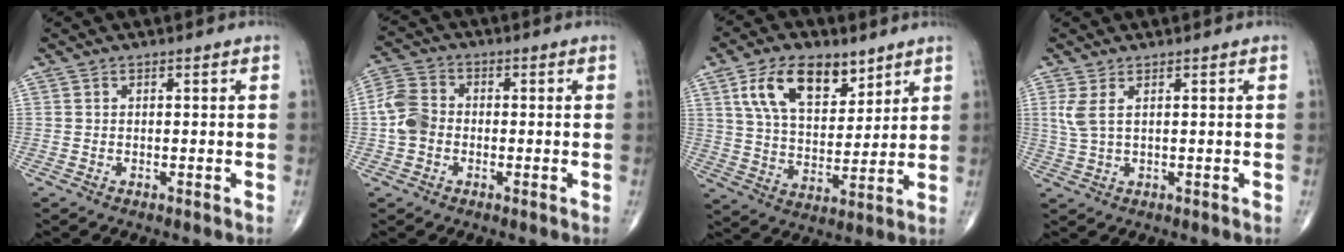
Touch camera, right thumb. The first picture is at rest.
{"total": 6.3, "force": [-1.0, 4.9, 3.8], "torque": [-0.076, 0.018, -0.031]}
{"total": 14.6, "force": [7.8, 7.8, 9.5], "torque": [-0.137, -0.033, 0.146]}
{"total": 3.4, "force": [1.2, 1.0, 3.0], "torque": [-0.081, 0.002, 0.034]}